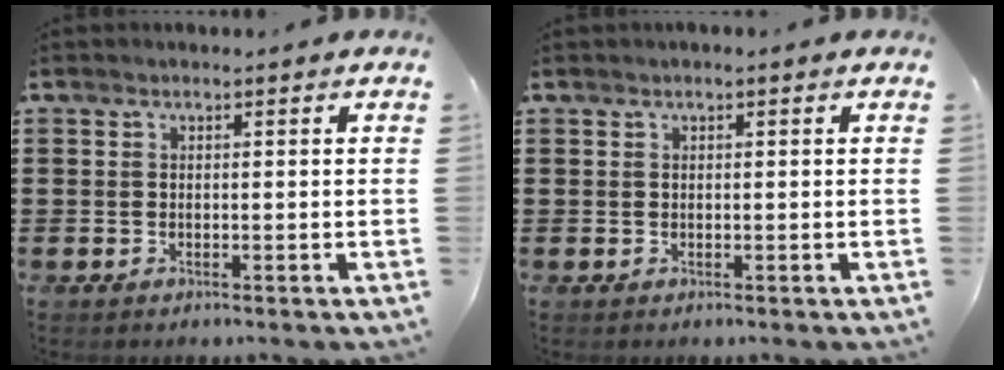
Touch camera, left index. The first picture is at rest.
{"total": 0.0}